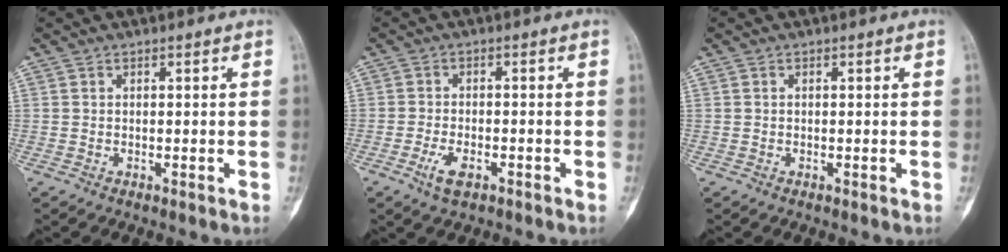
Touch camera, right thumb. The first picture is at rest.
{"total": 4.1, "force": [-2.1, 1.9, 3.0], "torque": [-0.060, 0.006, -0.037]}
{"total": 0.0}